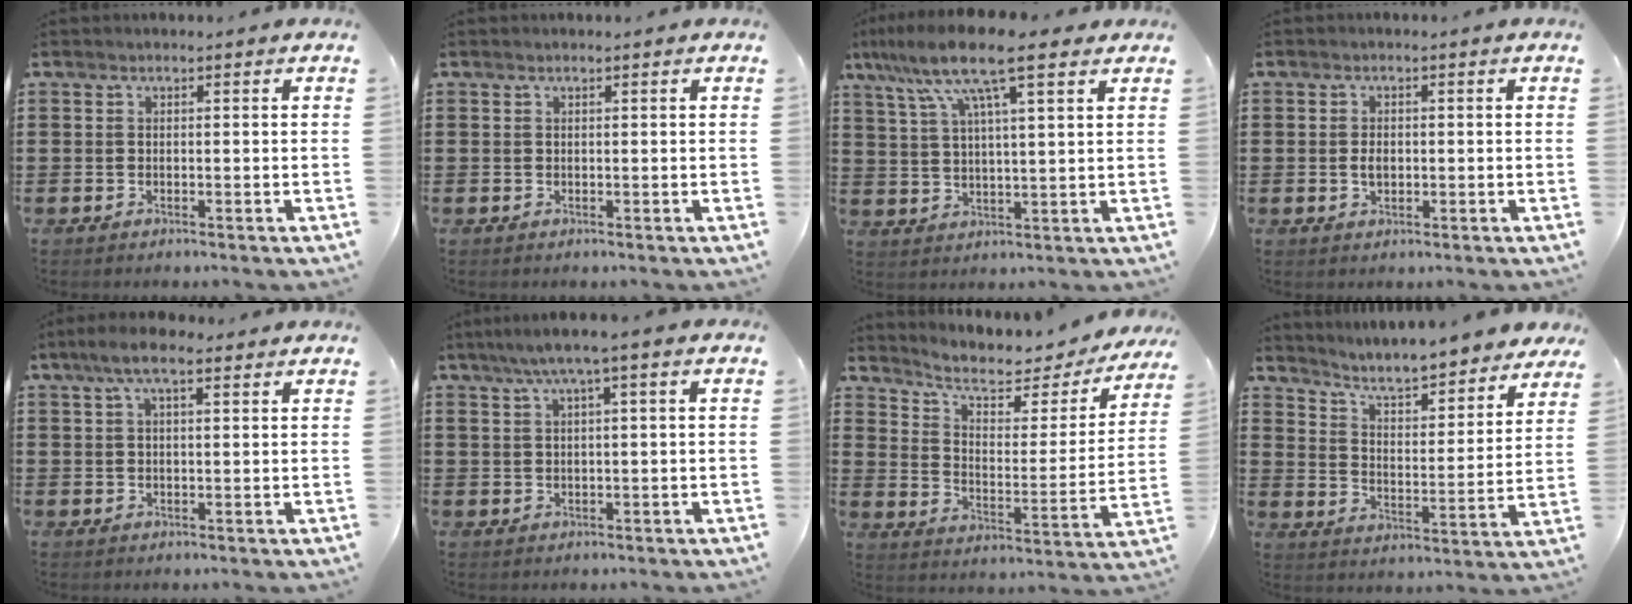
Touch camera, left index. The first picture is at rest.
{"total": 0.0}
{"total": 11.2, "force": [7.6, 1.9, 7.9], "torque": [-0.167, -0.012, 0.130]}
{"total": 2.0, "force": [-0.1, 1.1, 1.6], "torque": [-0.034, 0.003, -0.002]}
{"total": 5.2, "force": [2.9, 1.8, 4.0], "torque": [-0.084, 0.011, 0.050]}
{"total": 3.4, "force": [1.0, 0.2, 3.2], "torque": [-0.062, 0.001, 0.013]}
{"total": 5.4, "force": [3.8, 2.2, 3.1], "torque": [-0.074, -0.025, 0.058]}
{"total": 5.6, "force": [5.3, 0.0, 1.6], "torque": [-0.059, -0.048, 0.086]}